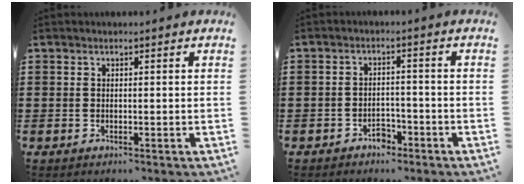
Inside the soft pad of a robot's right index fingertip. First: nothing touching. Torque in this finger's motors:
{"motor_torque": [2.14, 0.00, 0.02, 0.00]}